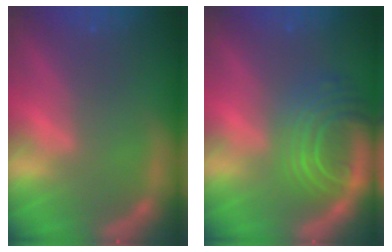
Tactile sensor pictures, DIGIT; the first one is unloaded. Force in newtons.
{"total": 9.0}